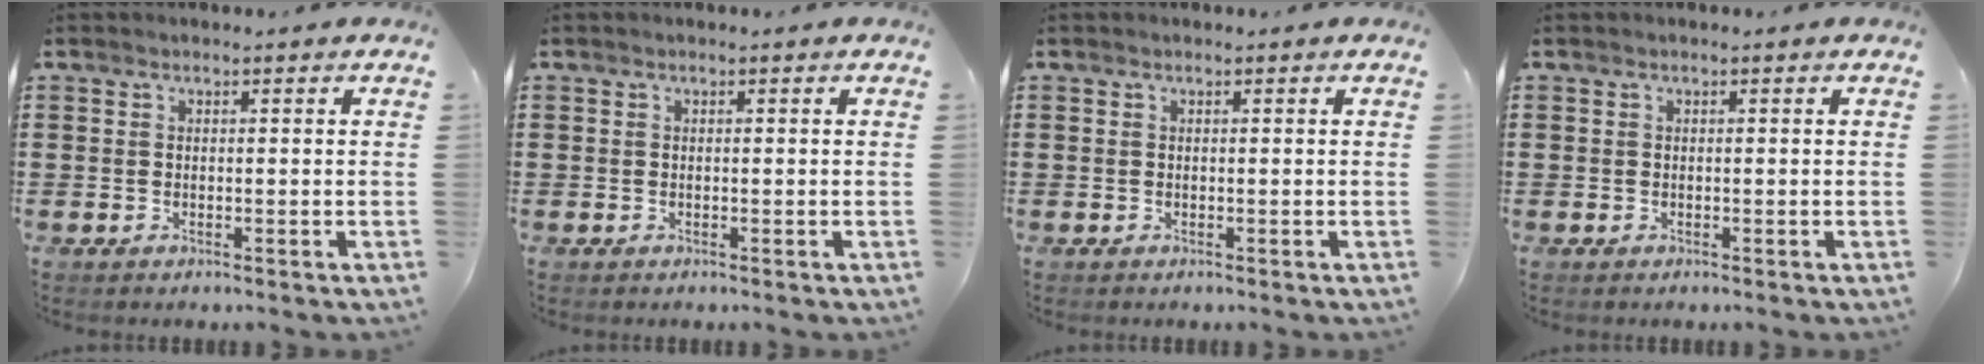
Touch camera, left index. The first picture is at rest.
{"total": 0.0}
{"total": 0.0}
{"total": 0.0}